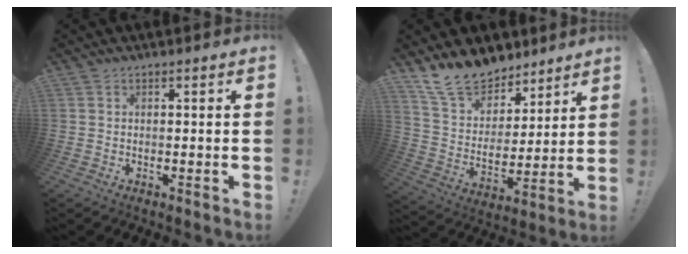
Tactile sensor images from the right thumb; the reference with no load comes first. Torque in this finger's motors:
{"motor_torque": [0.26, 2.45, 0.25, 0.25, 0.02]}